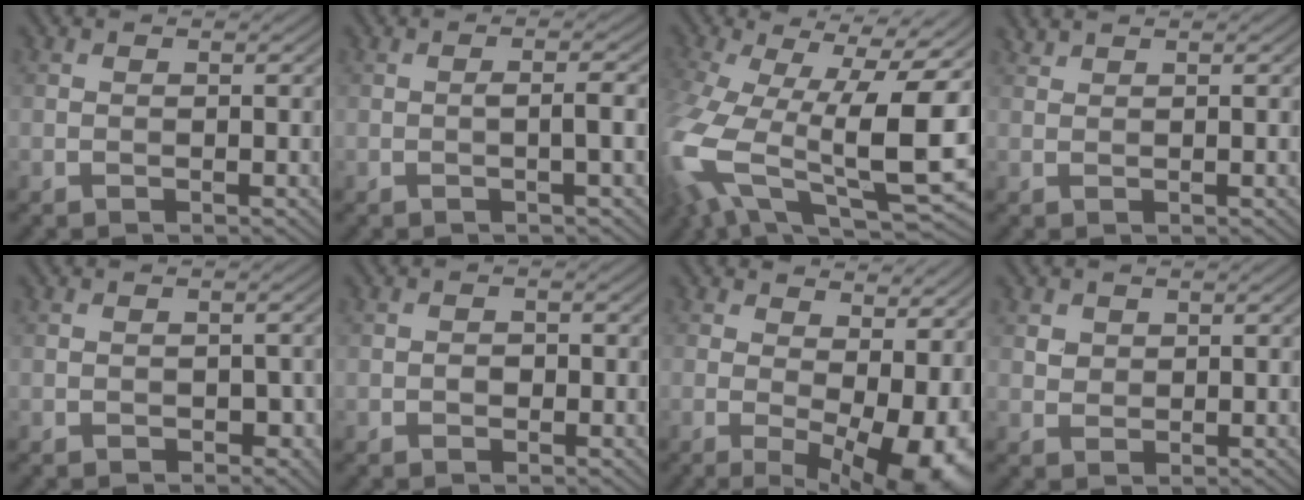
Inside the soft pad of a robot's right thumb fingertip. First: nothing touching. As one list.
[{"total": 2.0, "force": [-0.2, 0.1, 2.0], "torque": [-0.036, 0.006, -0.008]}, {"total": 18.3, "force": [-3.3, 8.3, 16.0], "torque": [-0.342, -0.034, -0.051]}, {"total": 0.9, "force": [0.9, 0.0, 0.3], "torque": [-0.011, 0.005, 0.021]}, {"total": 1.7, "force": [-0.7, 1.2, 1.0], "torque": [-0.019, -0.007, -0.008]}, {"total": 1.2, "force": [-0.4, 1.0, 0.6], "torque": [-0.009, -0.003, -0.010]}, {"total": 12.9, "force": [0.1, 5.8, 11.5], "torque": [-0.147, -0.008, 0.026]}, {"total": 1.8, "force": [0.9, 1.4, 0.5], "torque": [-0.018, -0.007, 0.020]}]